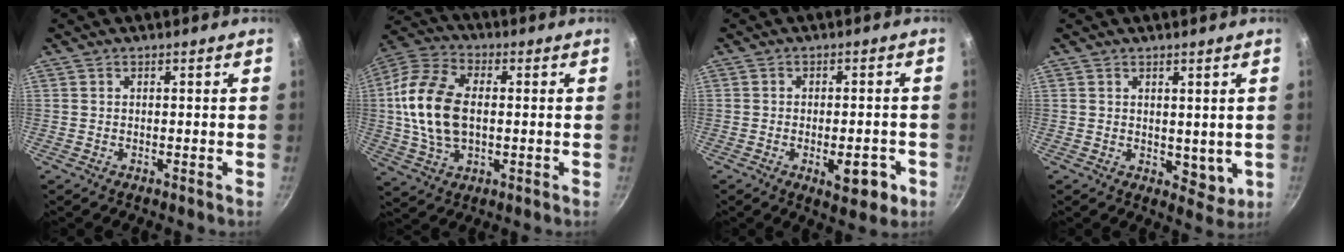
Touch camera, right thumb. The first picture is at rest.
{"total": 15.4, "force": [0.4, 9.4, 12.2], "torque": [-0.231, 0.017, -0.003]}
{"total": 7.9, "force": [-2.8, 3.6, 6.5], "torque": [-0.059, 0.008, -0.032]}
{"total": 4.9, "force": [1.1, 3.3, 3.4], "torque": [-0.039, -0.016, 0.021]}